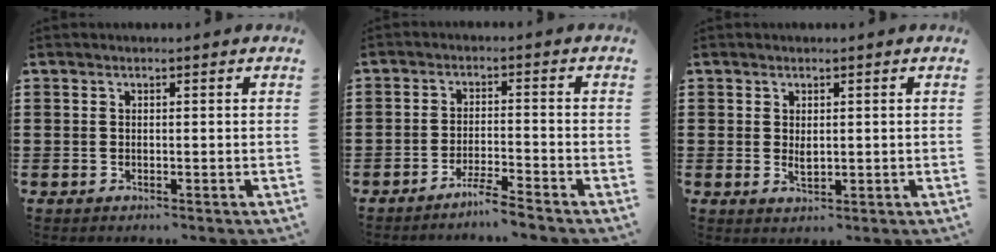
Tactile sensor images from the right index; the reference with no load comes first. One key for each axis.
{"total": 3.7, "fx": -3.4, "fy": -0.6, "fz": 1.3, "tx": -0.031, "ty": -0.005, "tz": -0.068}
{"total": 1.6, "fx": 0.3, "fy": 0.8, "fz": 1.4, "tx": -0.028, "ty": 0.002, "tz": 0.006}